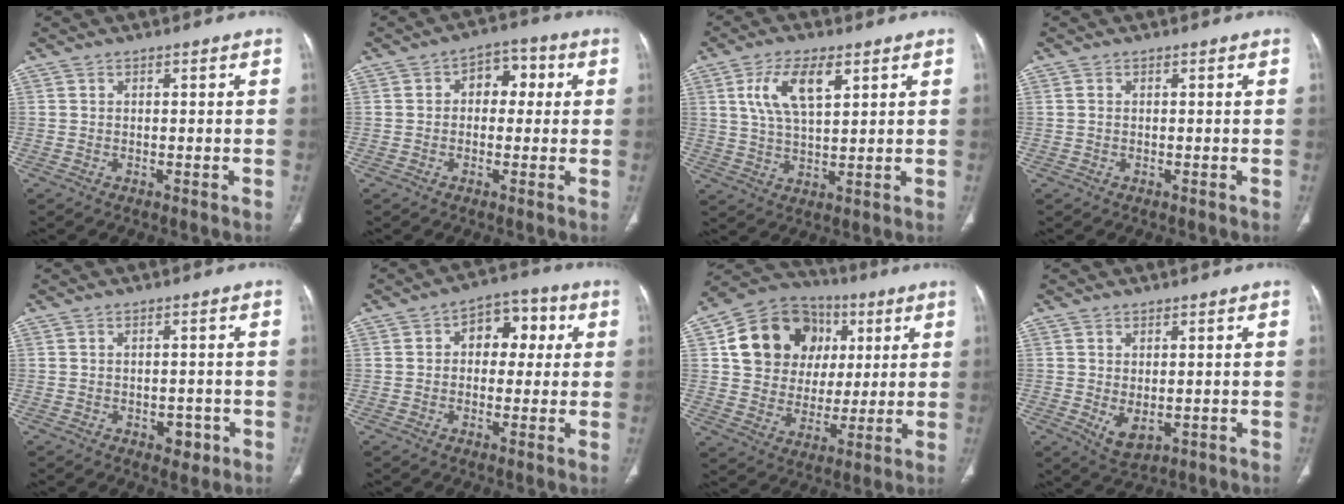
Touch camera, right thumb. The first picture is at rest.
{"total": 6.6, "force": [1.0, 4.7, 4.6], "torque": [-0.030, 0.021, 0.007]}
{"total": 9.6, "force": [3.9, 4.2, 7.7], "torque": [-0.144, -0.010, 0.078]}
{"total": 0.6, "force": [0.1, 0.4, 0.4], "torque": [-0.012, 0.004, 0.004]}
{"total": 2.8, "force": [-1.1, 2.0, 1.7], "torque": [-0.008, 0.005, -0.009]}
{"total": 9.0, "force": [1.8, 6.2, 6.2], "torque": [-0.046, 0.020, 0.020]}
{"total": 19.0, "force": [5.2, 15.8, 9.1], "torque": [-0.120, 0.017, 0.095]}
{"total": 4.2, "force": [-0.5, 2.4, 3.4], "torque": [-0.053, -0.007, 0.008]}